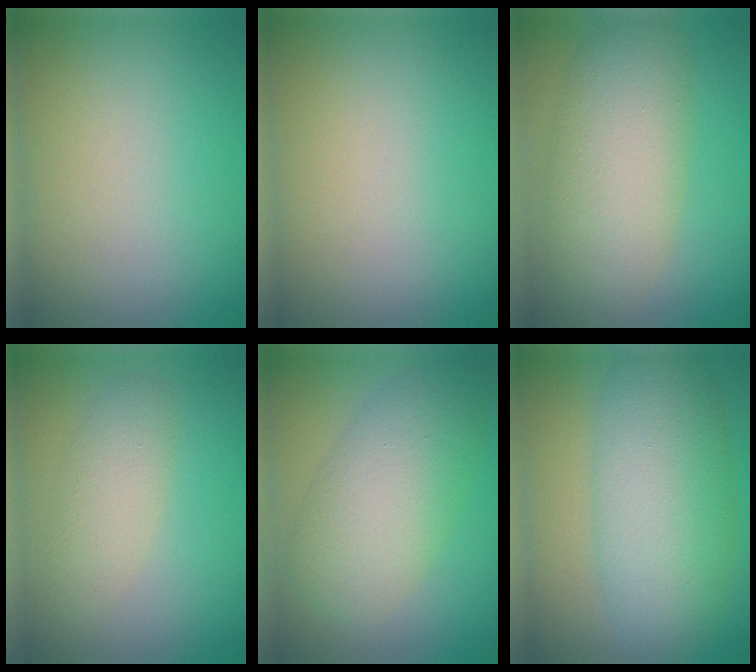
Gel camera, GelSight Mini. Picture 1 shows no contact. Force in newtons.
{"total": 0.0}
{"total": 7.3, "press": 7.3, "slide": 0.2}
{"total": 2.8, "press": 2.7, "slide": 0.3}
{"total": 7.3, "press": 7.3, "slide": 0.1}
{"total": 8.2, "press": 8.2, "slide": 0.3}